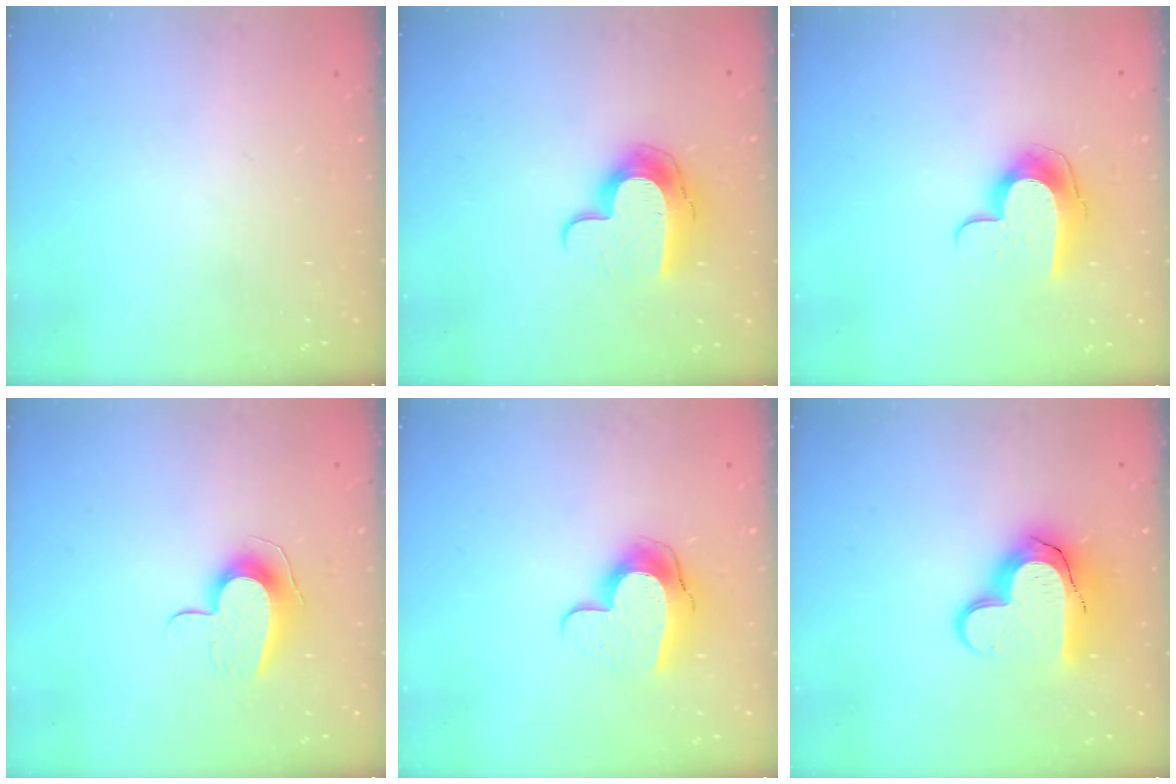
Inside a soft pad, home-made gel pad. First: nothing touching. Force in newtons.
{"total": 12.2, "press": 12.2, "slide": 0.3}
{"total": 10.3, "press": 10.3, "slide": 0.1}
{"total": 9.4, "press": 9.4, "slide": 0.6}
{"total": 11.2, "press": 11.2, "slide": 1.1}
{"total": 15.2, "press": 15.1, "slide": 1.1}